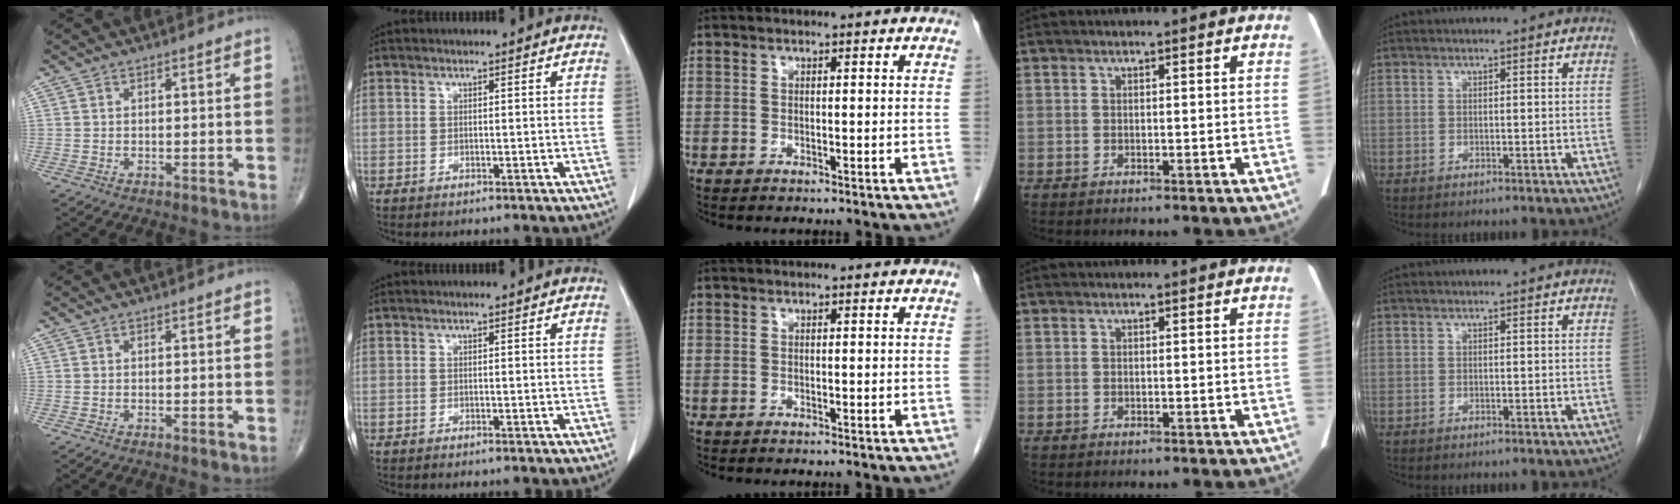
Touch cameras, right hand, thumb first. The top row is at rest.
{"index": {"total": 0.5, "force": [-0.5, -0.1, 0.2], "torque": [-0.003, 0.001, -0.007]}}